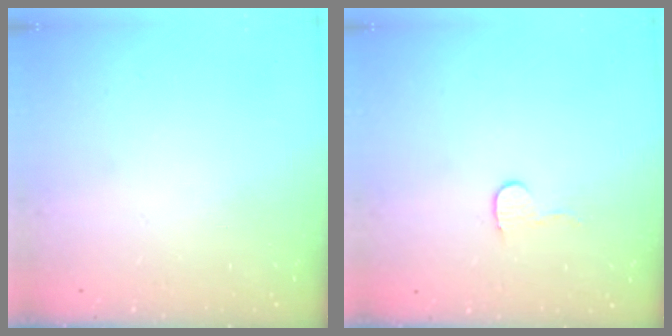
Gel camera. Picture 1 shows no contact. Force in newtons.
{"total": 5.5, "press": 5.5, "slide": 0.4}